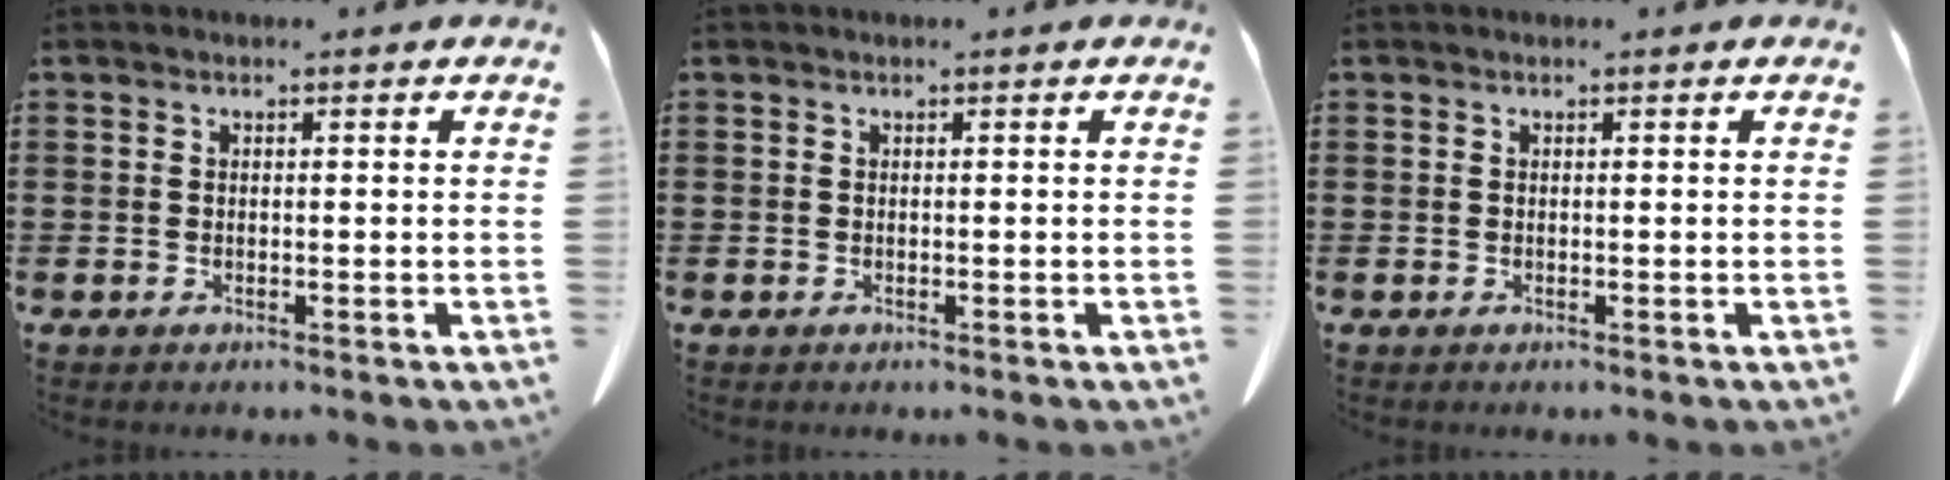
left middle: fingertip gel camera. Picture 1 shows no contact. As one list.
[{"total": 0.0}, {"total": 0.0}]